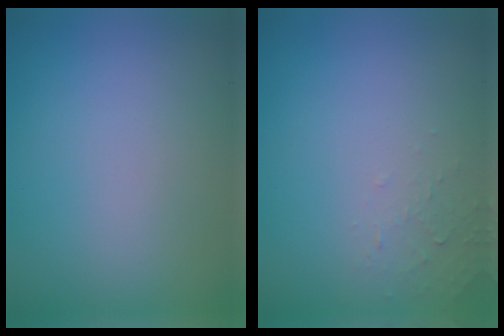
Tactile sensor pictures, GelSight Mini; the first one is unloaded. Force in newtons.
{"total": 0.9, "press": 0.9, "slide": 0.1}